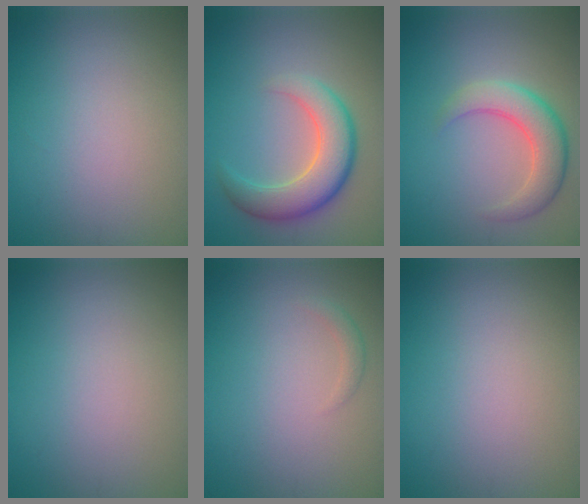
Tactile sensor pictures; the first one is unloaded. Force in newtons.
{"total": 6.0, "press": 5.9, "slide": 0.3}
{"total": 4.3, "press": 4.3, "slide": 0.2}
{"total": 0.0}
{"total": 0.9, "press": 0.9, "slide": 0.1}
{"total": 0.0}